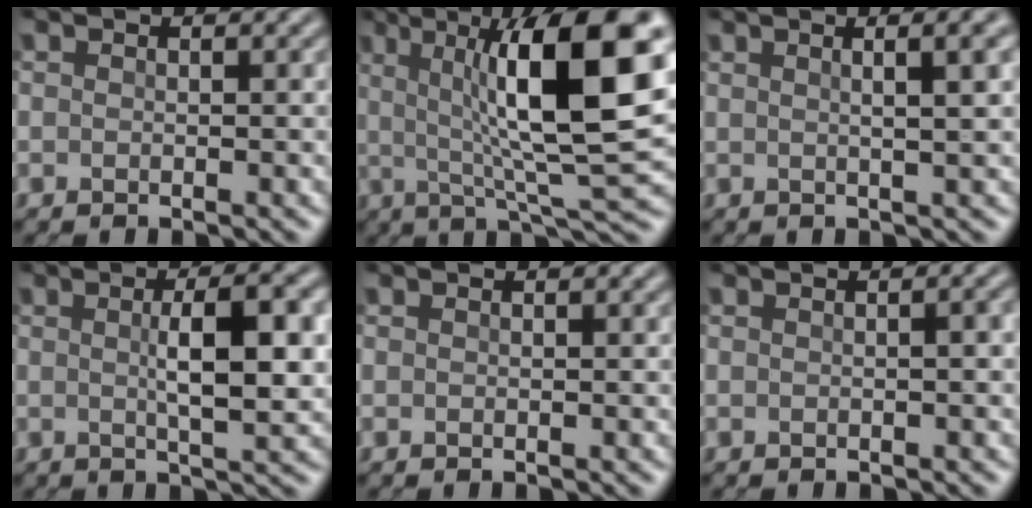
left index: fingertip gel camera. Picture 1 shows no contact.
{"total": 13.9, "force": [2.5, 3.5, 13.3], "torque": [-0.187, 0.013, 0.033]}
{"total": 8.8, "force": [3.6, 3.9, 7.0], "torque": [-0.034, 0.054, 0.010]}
{"total": 6.7, "force": [0.6, 1.7, 6.5], "torque": [-0.090, 0.009, 0.008]}
{"total": 0.0}
{"total": 1.1, "force": [-0.1, 0.2, 1.0], "torque": [-0.014, 0.006, 0.001]}